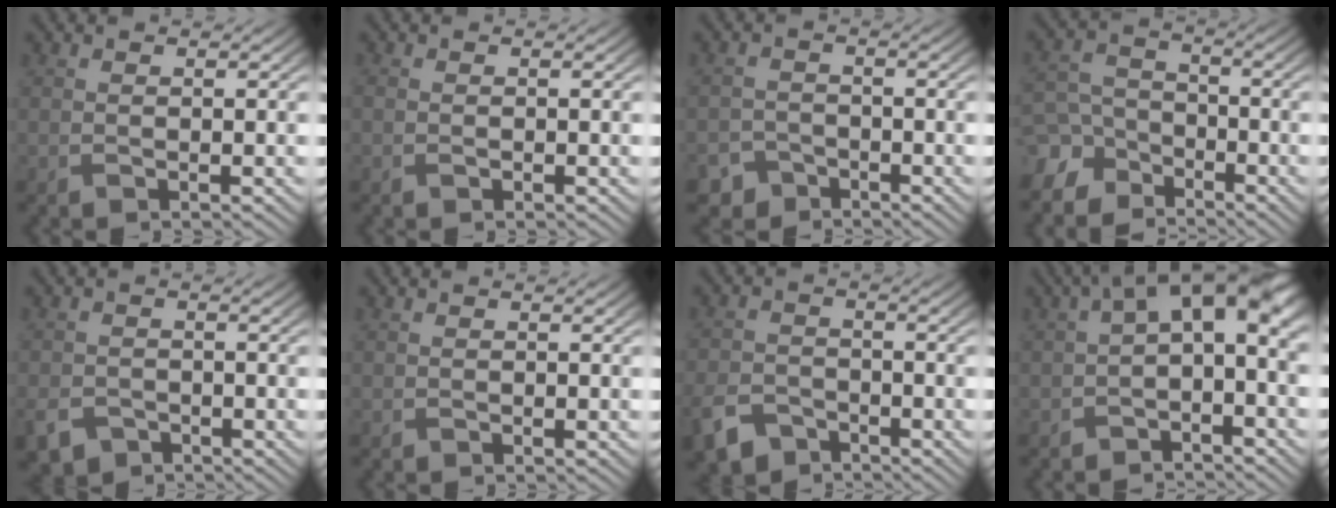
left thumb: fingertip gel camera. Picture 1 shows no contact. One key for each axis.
{"total": 0.8, "fx": -0.2, "fy": 0.6, "fz": 0.4, "tx": -0.010, "ty": -0.003, "tz": -0.004}
{"total": 3.3, "fx": -2.7, "fy": 1.9, "fz": 0.4, "tx": -0.004, "ty": -0.001, "tz": -0.053}
{"total": 7.2, "fx": -5.3, "fy": 4.4, "fz": 2.0, "tx": -0.055, "ty": -0.008, "tz": -0.116}
{"total": 3.9, "fx": -2.5, "fy": 2.6, "fz": 1.5, "tx": -0.040, "ty": -0.012, "tz": -0.050}
{"total": 0.0}
{"total": 5.1, "fx": -3.7, "fy": 3.0, "fz": 1.9, "tx": -0.052, "ty": -0.011, "tz": -0.074}
{"total": 8.4, "fx": 1.2, "fy": 4.0, "fz": 7.3, "tx": -0.120, "ty": 0.009, "tz": 0.015}